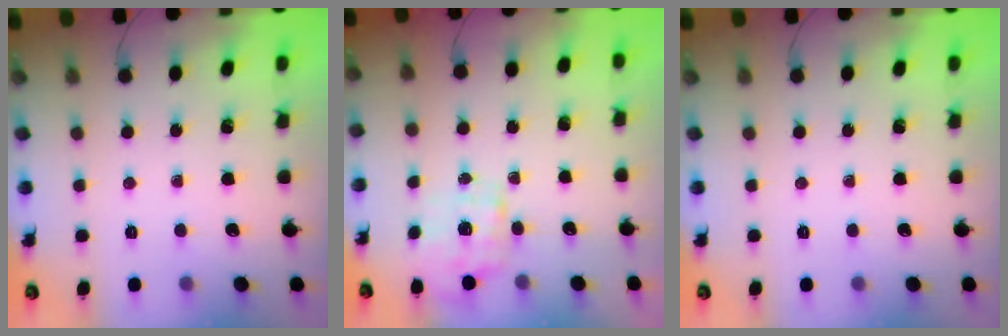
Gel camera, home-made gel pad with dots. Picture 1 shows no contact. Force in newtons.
{"total": 1.9, "press": 1.6, "slide": 1.0}
{"total": 0.0}